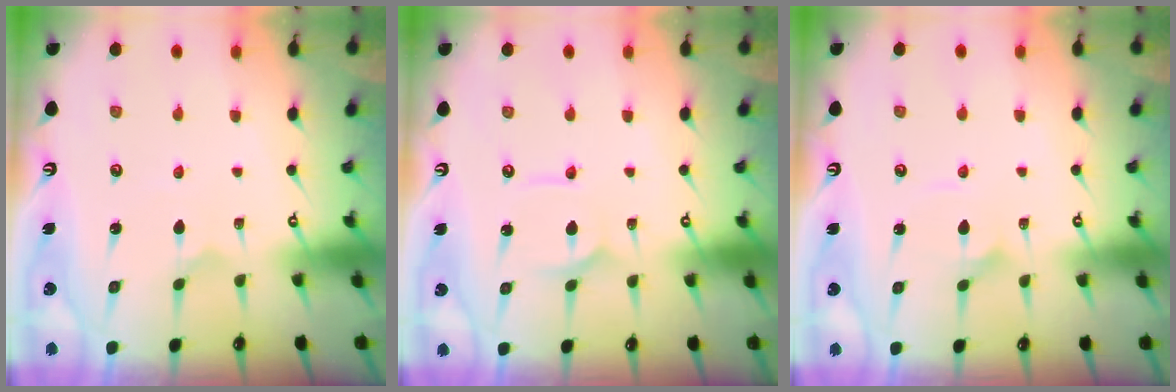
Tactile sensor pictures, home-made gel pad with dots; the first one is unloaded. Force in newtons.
{"total": 2.1, "press": 2.1, "slide": 0.3}
{"total": 1.6, "press": 1.6, "slide": 0.0}